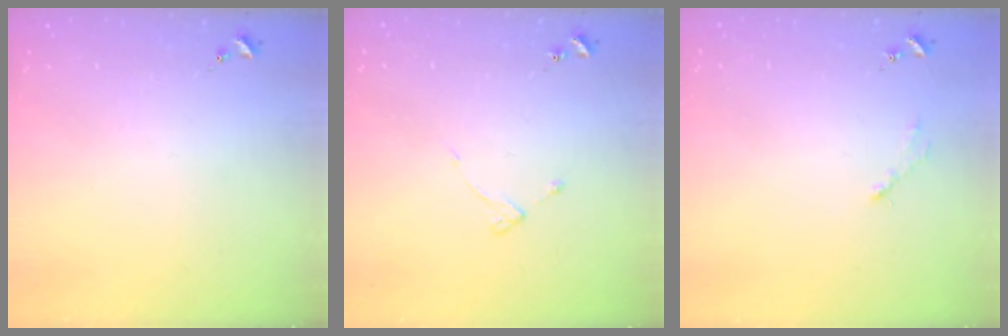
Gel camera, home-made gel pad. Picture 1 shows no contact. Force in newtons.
{"total": 3.7, "press": 3.6, "slide": 0.5}
{"total": 2.6, "press": 2.6, "slide": 0.3}